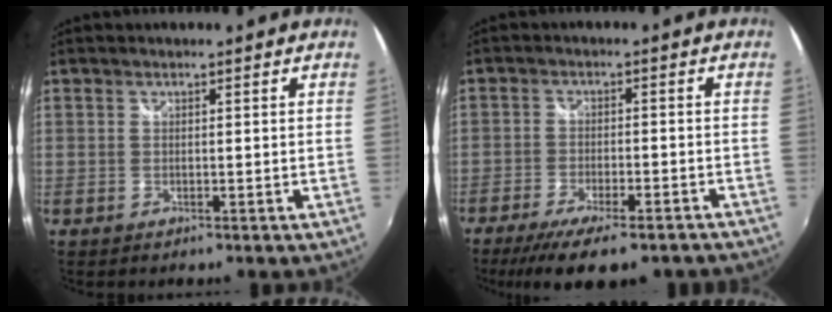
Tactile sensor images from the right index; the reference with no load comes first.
{"total": 15.3, "force": [-11.8, 4.3, 8.7], "torque": [-0.178, -0.044, -0.175]}